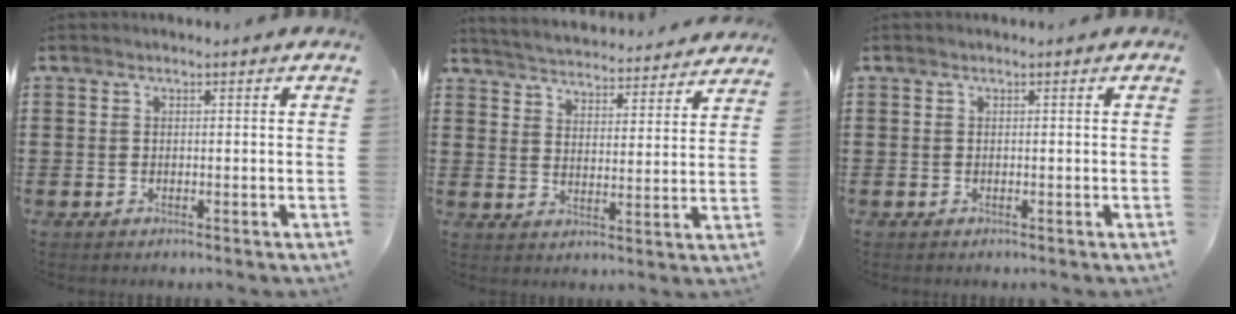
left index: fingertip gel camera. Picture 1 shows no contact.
{"total": 4.2, "force": [4.2, -0.4, -0.1], "torque": [-0.023, -0.038, 0.068]}
{"total": 0.0}